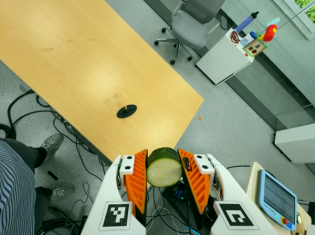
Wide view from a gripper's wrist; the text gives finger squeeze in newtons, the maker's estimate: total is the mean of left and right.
{"total": 13.3, "left": 11.7, "right": 15.0}